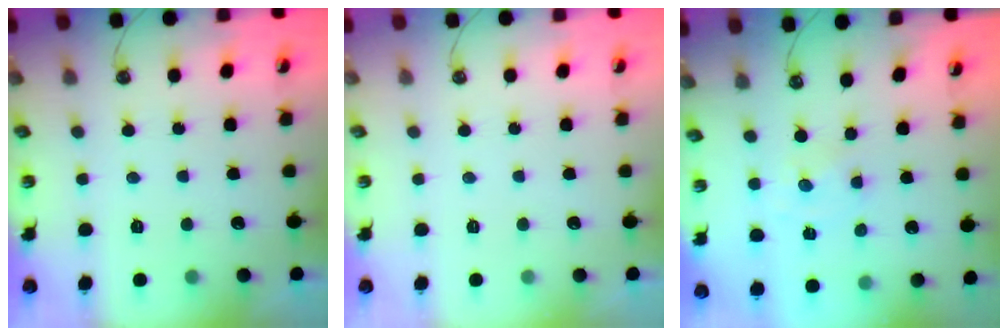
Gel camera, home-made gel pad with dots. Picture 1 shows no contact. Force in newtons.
{"total": 0.0}
{"total": 0.0}